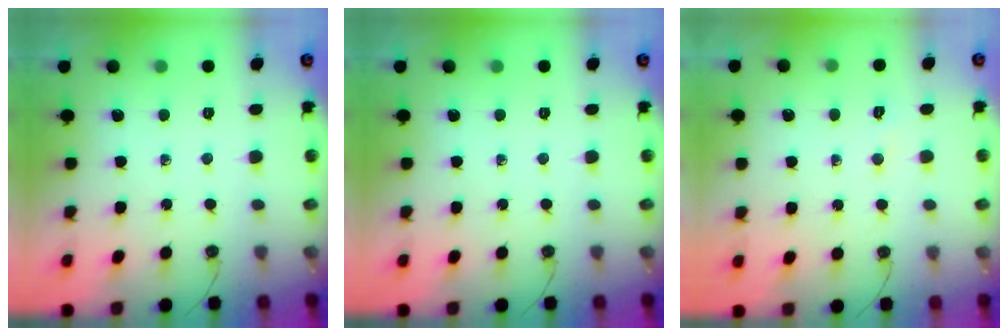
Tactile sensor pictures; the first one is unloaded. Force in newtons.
{"total": 0.0}
{"total": 2.5, "press": 2.5, "slide": 0.3}